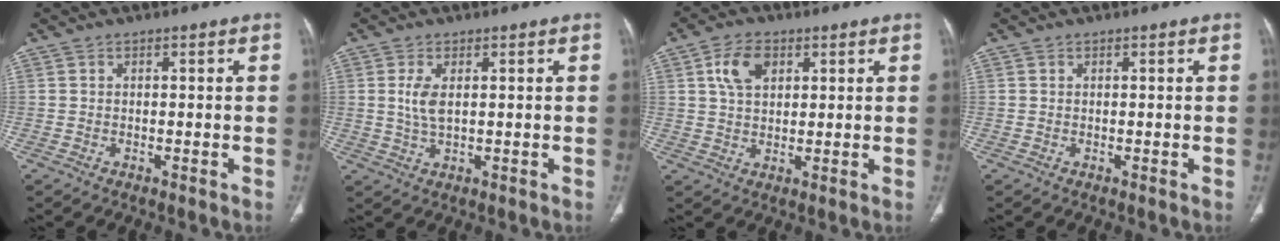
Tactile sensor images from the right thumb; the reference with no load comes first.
{"total": 3.8, "force": [0.9, 1.6, 3.3], "torque": [-0.074, -0.006, 0.021]}
{"total": 6.8, "force": [2.7, 4.3, 4.5], "torque": [-0.073, -0.003, 0.049]}
{"total": 0.0}